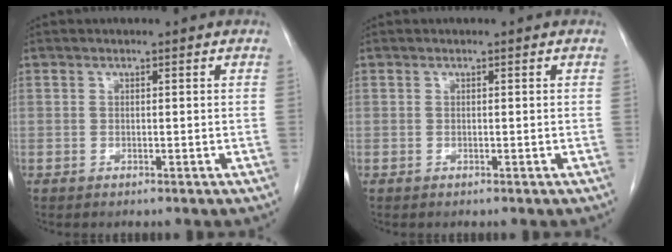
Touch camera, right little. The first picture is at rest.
{"total": 0.0}